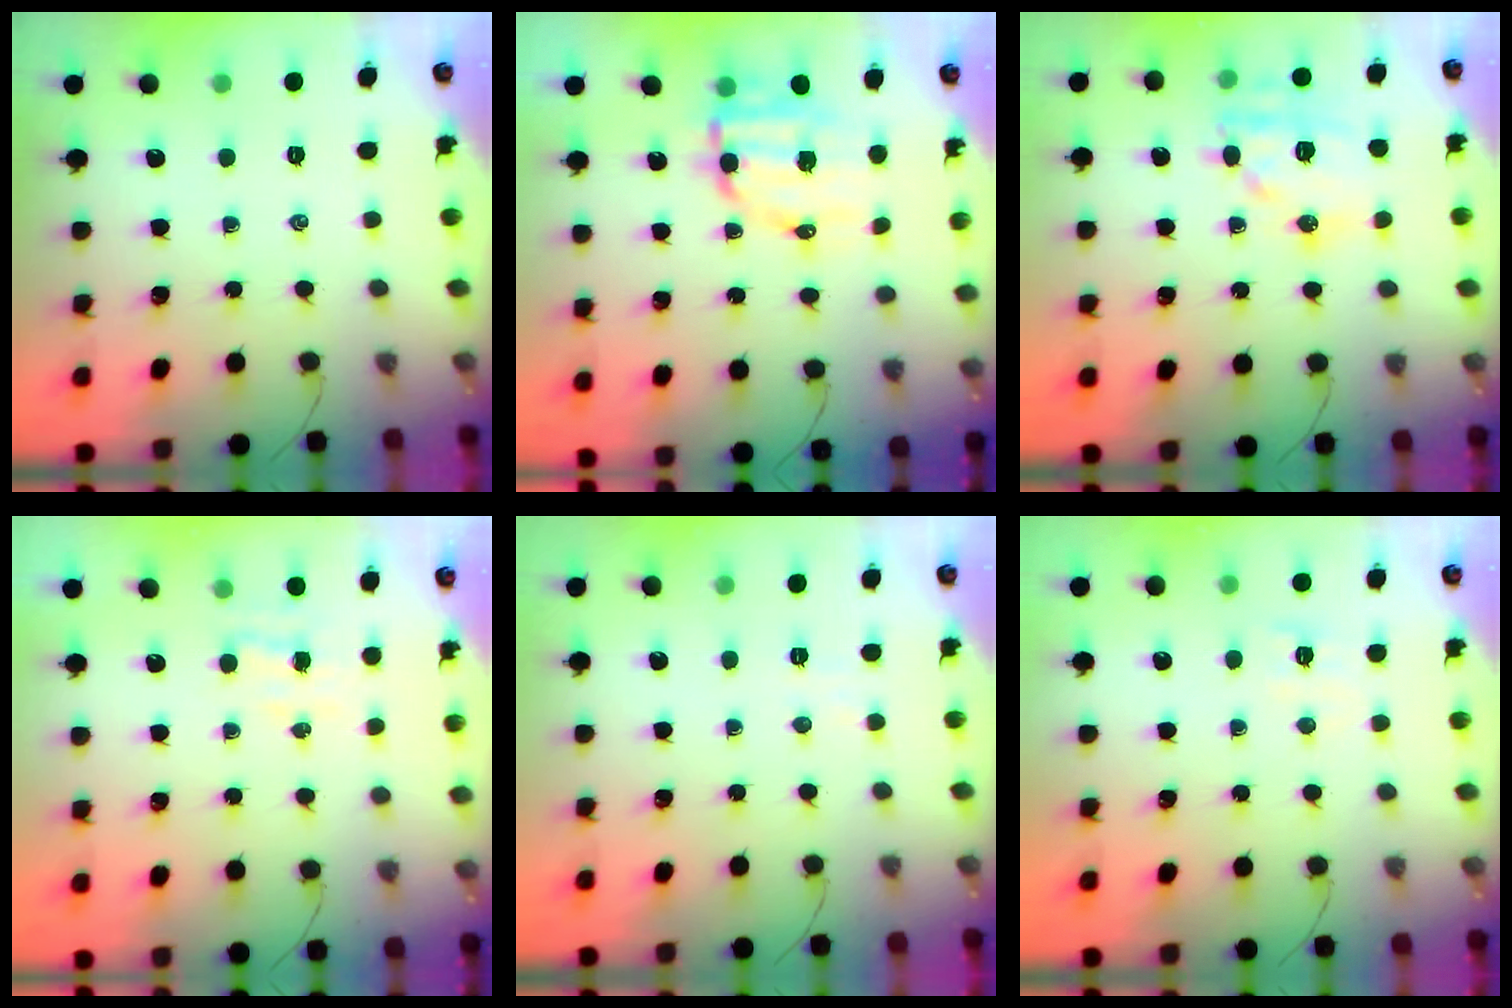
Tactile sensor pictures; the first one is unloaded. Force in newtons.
{"total": 10.0, "press": 9.8, "slide": 2.2}
{"total": 15.6, "press": 15.5, "slide": 2.1}
{"total": 3.8, "press": 3.7, "slide": 1.0}
{"total": 2.5, "press": 2.4, "slide": 0.7}
{"total": 6.3, "press": 6.2, "slide": 1.3}